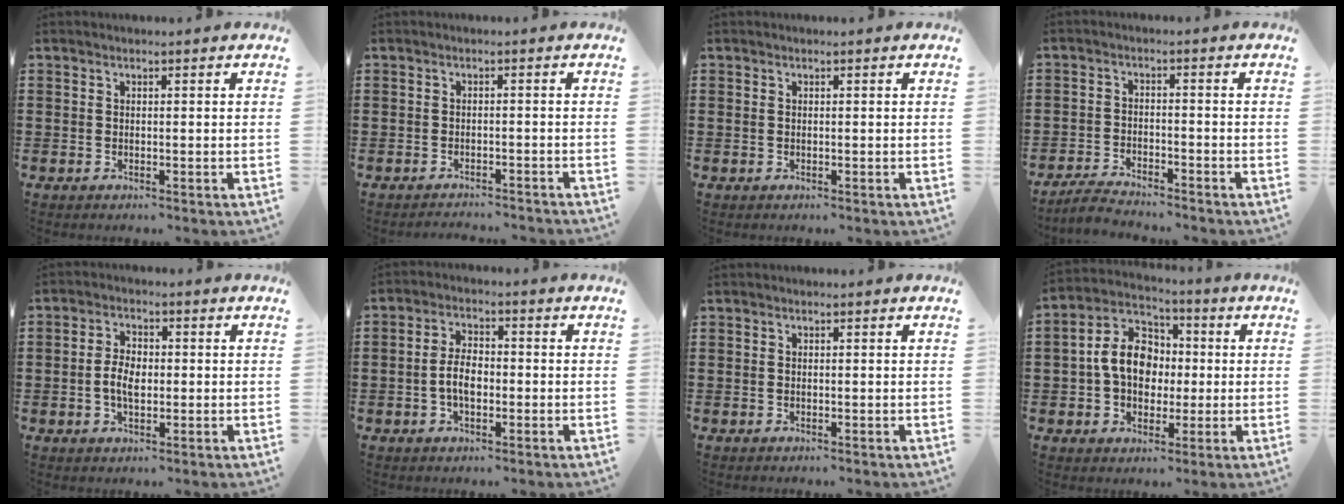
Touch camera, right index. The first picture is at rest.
{"total": 1.9, "force": [-1.8, 0.1, -0.2], "torque": [-0.002, 0.003, -0.042]}
{"total": 0.0}
{"total": 3.3, "force": [-3.2, 0.1, 0.5], "torque": [-0.013, 0.004, -0.068]}
{"total": 4.3, "force": [-0.6, 2.5, 3.4], "torque": [-0.073, 0.005, -0.012]}
{"total": 4.8, "force": [-0.9, 2.6, 4.0], "torque": [-0.093, 0.001, -0.024]}
{"total": 0.0}
{"total": 9.8, "force": [-0.3, 7.4, 6.3], "torque": [-0.152, 0.014, -0.011]}